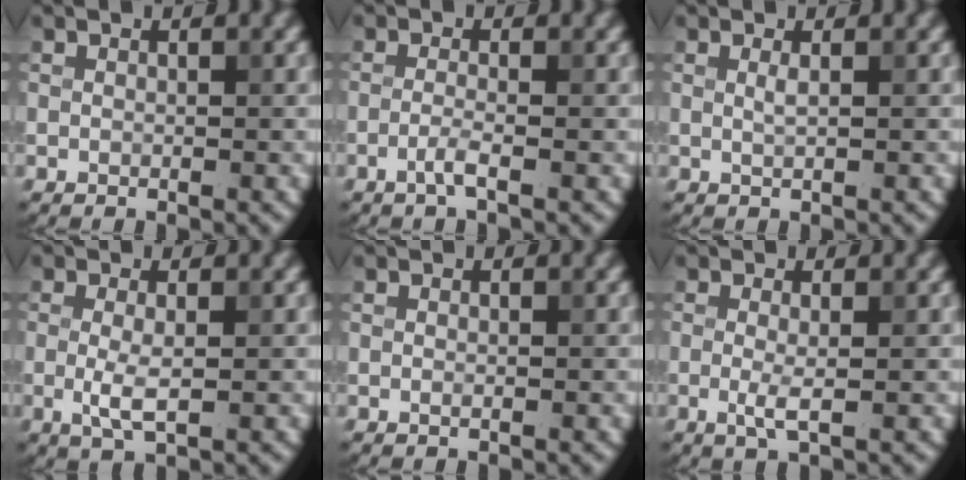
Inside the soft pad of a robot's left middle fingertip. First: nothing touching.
{"total": 1.6, "force": [-0.8, 0.2, 1.4], "torque": [-0.026, 0.005, -0.023]}
{"total": 0.9, "force": [0.2, 0.2, 0.8], "torque": [-0.012, 0.002, 0.002]}
{"total": 2.4, "force": [-0.2, 0.7, 2.3], "torque": [-0.051, -0.005, -0.004]}
{"total": 0.0}
{"total": 1.8, "force": [-0.2, 0.3, 1.7], "torque": [-0.038, -0.006, -0.005]}